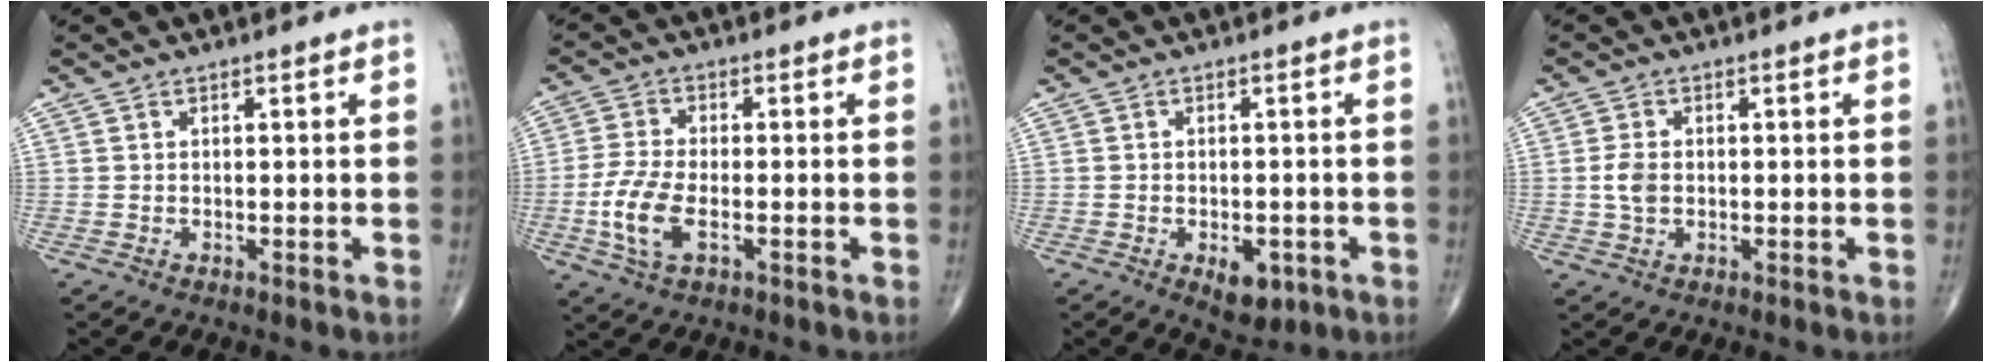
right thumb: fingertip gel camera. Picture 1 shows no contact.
{"total": 8.1, "force": [-2.2, 3.8, 6.8], "torque": [-0.161, 0.004, -0.043]}
{"total": 5.3, "force": [-2.1, 3.0, 3.8], "torque": [-0.041, 0.003, -0.019]}
{"total": 3.3, "force": [-0.2, 2.2, 2.4], "torque": [-0.052, 0.004, -0.004]}